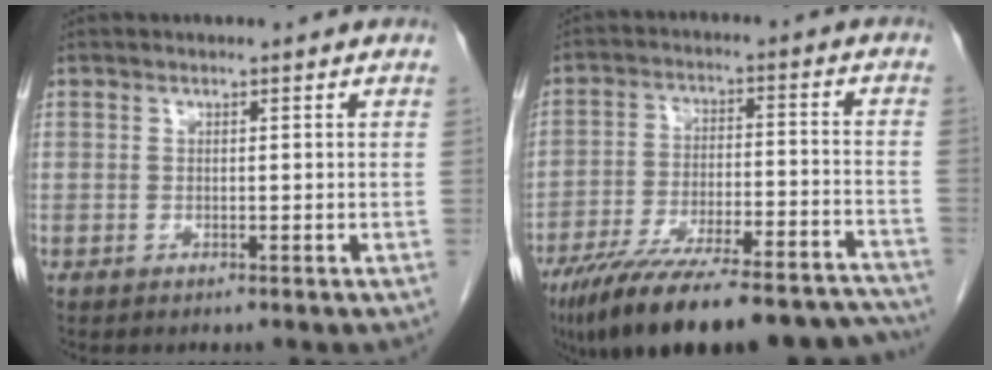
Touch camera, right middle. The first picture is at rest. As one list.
[{"total": 25.8, "force": [-21.9, 5.1, 12.6], "torque": [-0.157, -0.010, -0.315]}]